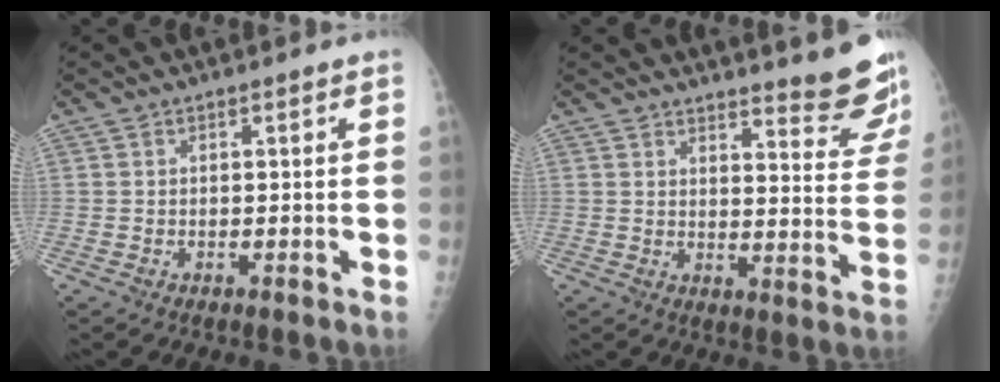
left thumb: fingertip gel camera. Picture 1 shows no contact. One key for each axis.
{"total": 12.5, "fx": 11.3, "fy": 1.4, "fz": 5.0, "tx": -0.037, "ty": -0.114, "tz": 0.127}